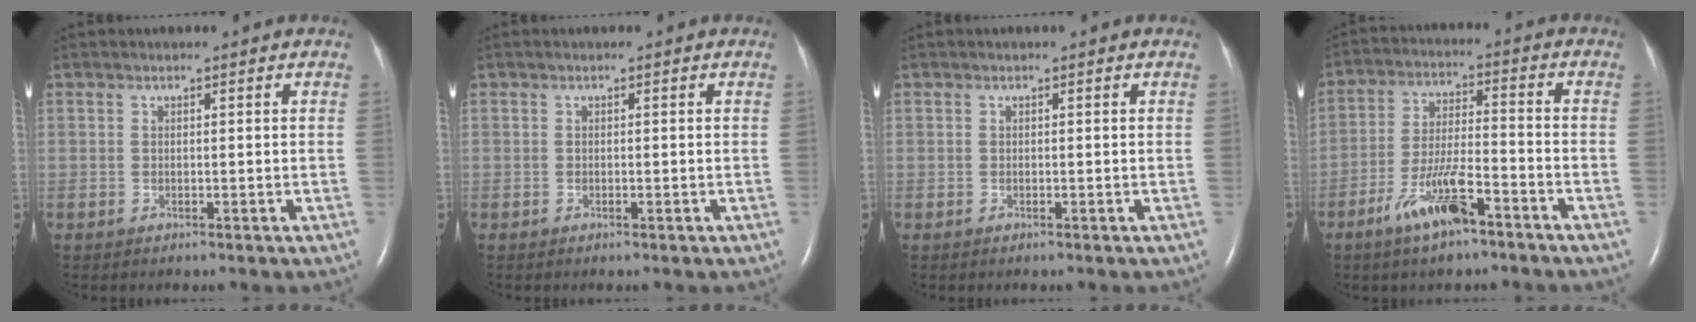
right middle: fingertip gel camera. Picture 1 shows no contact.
{"total": 0.0}
{"total": 0.0}
{"total": 9.3, "force": [-5.9, 1.9, 7.0], "torque": [-0.143, -0.005, -0.106]}